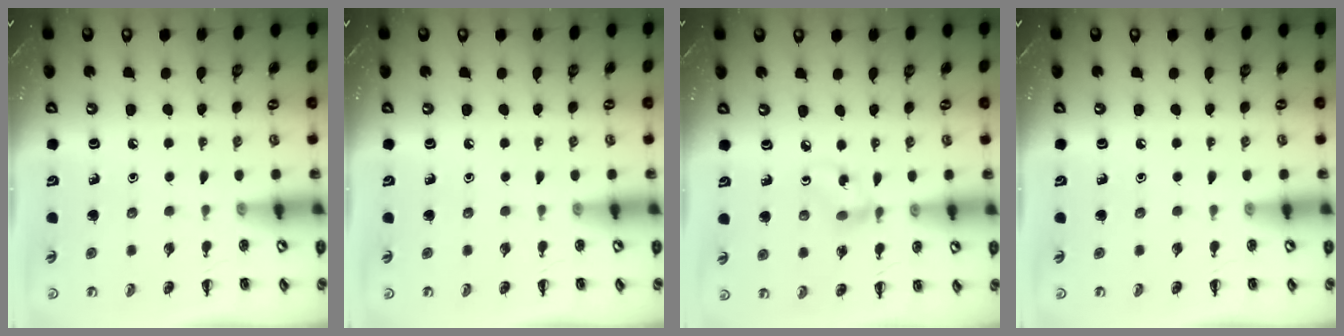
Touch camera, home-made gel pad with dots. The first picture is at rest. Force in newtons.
{"total": 0.0}
{"total": 3.9, "press": 3.7, "slide": 1.1}
{"total": 0.0}